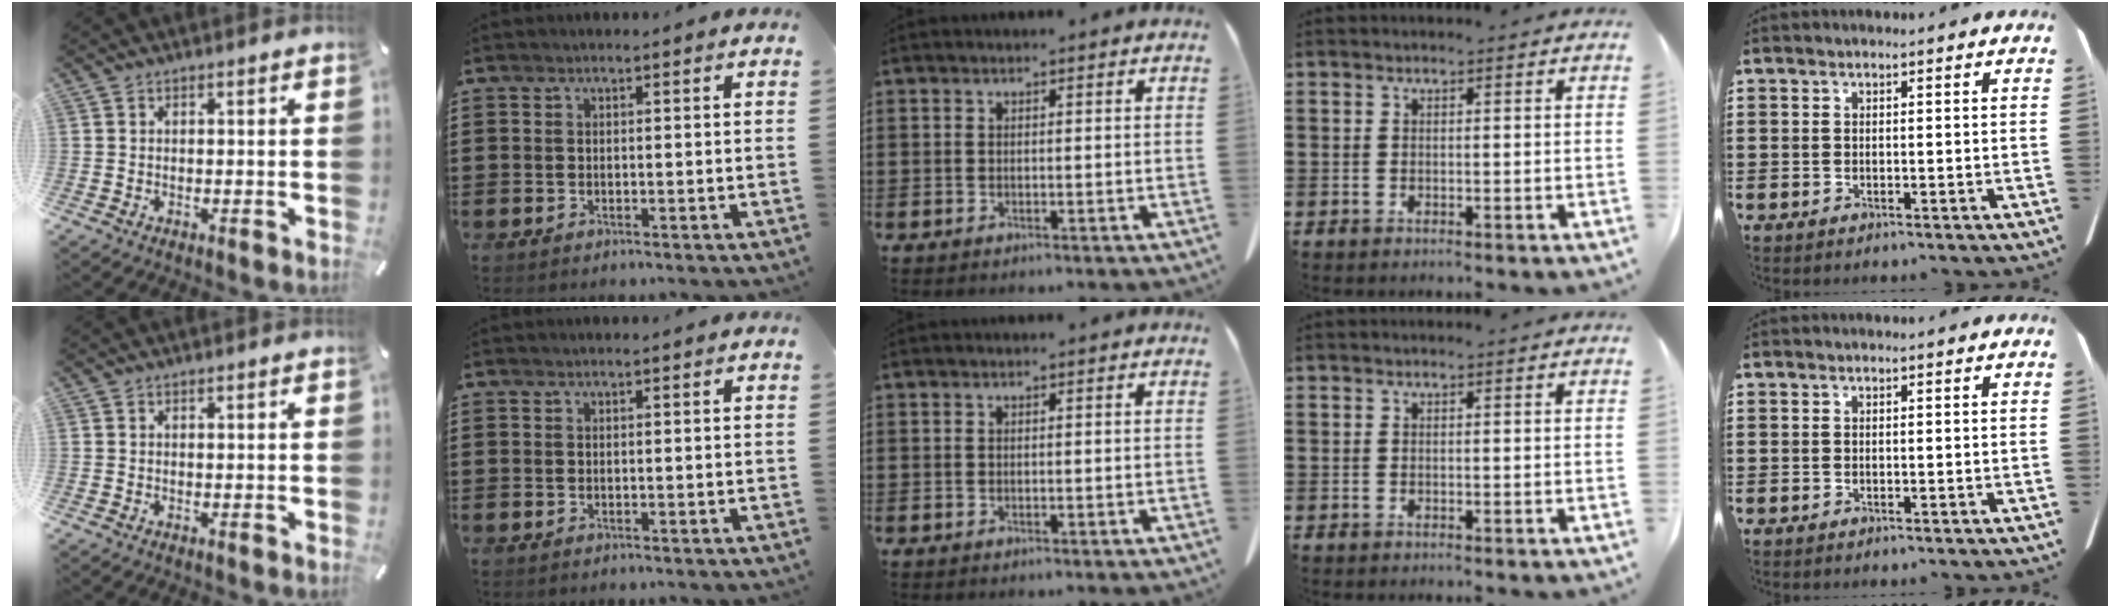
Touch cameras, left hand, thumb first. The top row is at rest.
{}